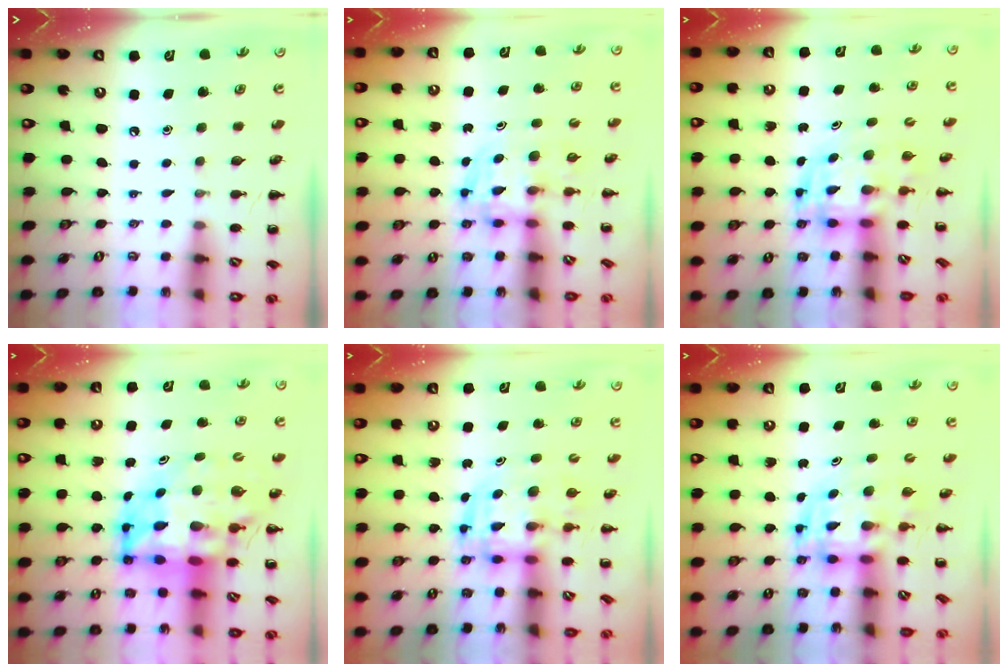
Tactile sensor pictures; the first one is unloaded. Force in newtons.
{"total": 3.7, "press": 3.7, "slide": 0.6}
{"total": 3.0, "press": 3.0, "slide": 0.6}
{"total": 11.8, "press": 11.3, "slide": 3.2}
{"total": 3.3, "press": 3.2, "slide": 0.6}
{"total": 3.0, "press": 3.0, "slide": 0.6}